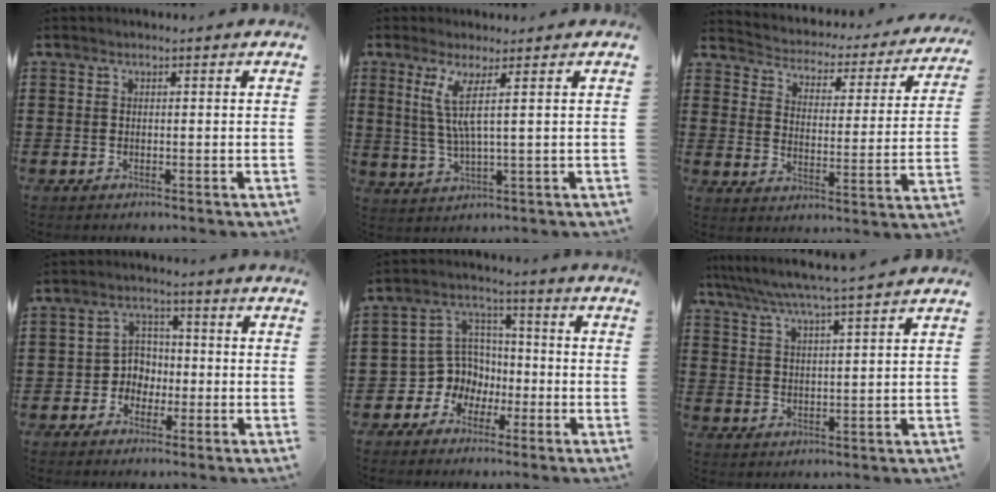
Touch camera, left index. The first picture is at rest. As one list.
[{"total": 5.9, "force": [2.2, 0.0, 5.5], "torque": [-0.120, -0.013, 0.034]}, {"total": 2.1, "force": [2.0, 0.5, 0.2], "torque": [-0.022, -0.027, 0.023]}, {"total": 3.6, "force": [-1.4, 3.2, 0.9], "torque": [-0.031, 0.009, -0.032]}, {"total": 7.5, "force": [-2.1, 7.0, 1.8], "torque": [-0.083, -0.003, -0.045]}, {"total": 4.4, "force": [3.6, -0.5, 2.5], "torque": [-0.059, -0.013, 0.062]}]